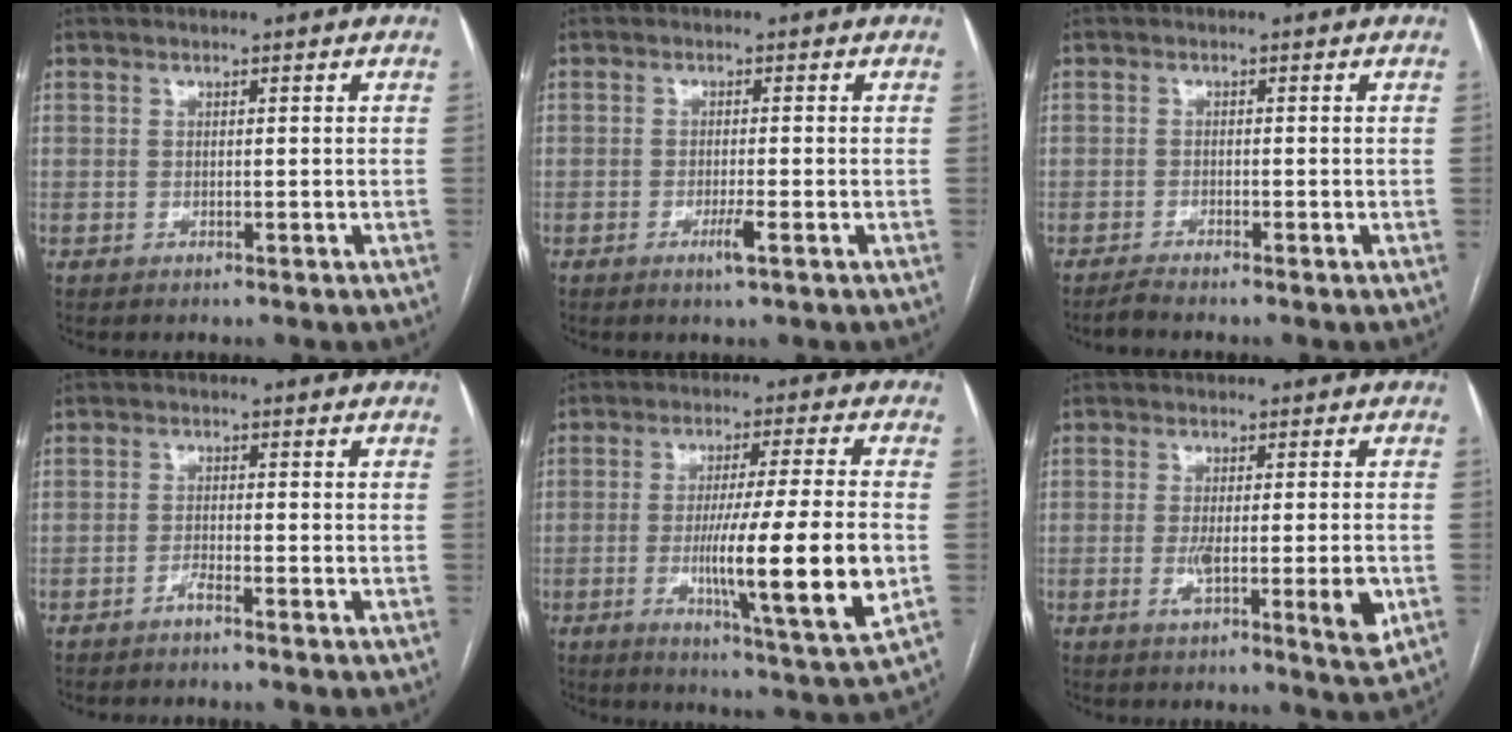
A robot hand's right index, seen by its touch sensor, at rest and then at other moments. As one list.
[{"total": 2.4, "force": [-1.2, -0.2, 2.1], "torque": [-0.037, -0.006, -0.021]}, {"total": 1.5, "force": [-1.4, -0.4, 0.3], "torque": [-0.014, -0.005, -0.029]}, {"total": 1.5, "force": [-1.2, -0.1, 0.8], "torque": [-0.018, 0.001, -0.024]}, {"total": 16.3, "force": [-3.1, -0.7, 16.0], "torque": [-0.265, -0.027, -0.054]}, {"total": 7.8, "force": [-2.0, 1.1, 7.5], "torque": [-0.110, -0.013, -0.030]}]